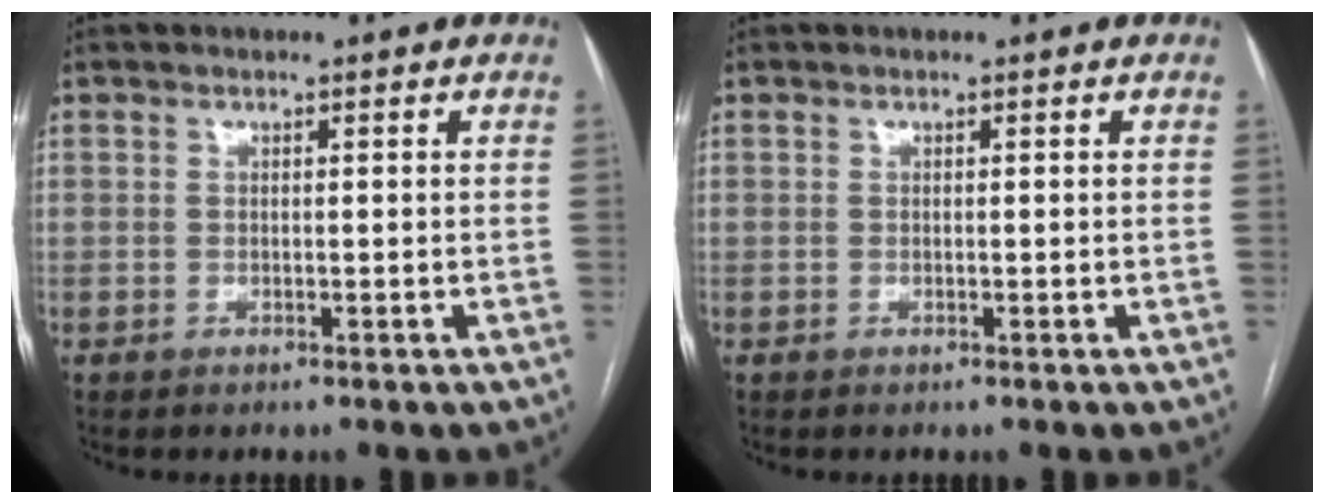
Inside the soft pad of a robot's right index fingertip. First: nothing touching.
{"total": 0.0}